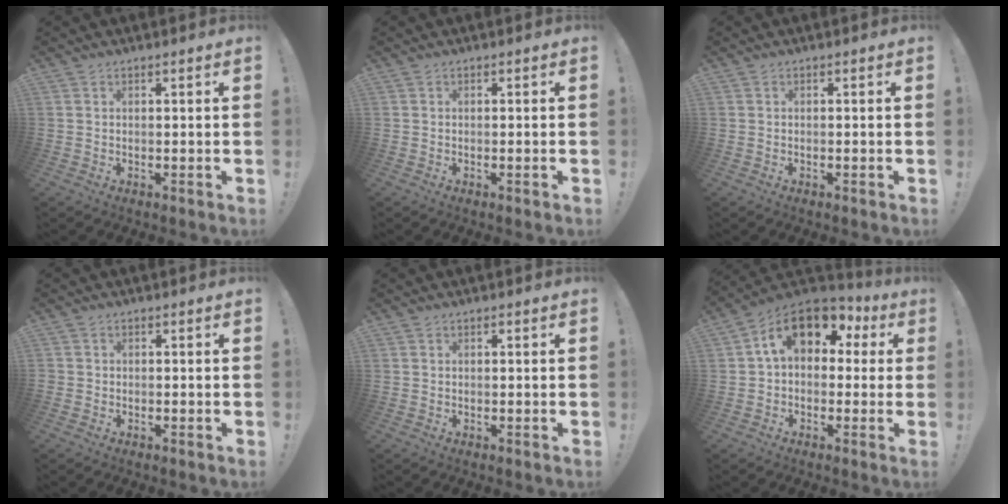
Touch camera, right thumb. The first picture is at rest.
{"total": 0.8, "force": [-0.4, -0.4, 0.6], "torque": [-0.017, 0.000, -0.005]}
{"total": 0.0}
{"total": 1.0, "force": [-0.6, 0.8, 0.3], "torque": [-0.008, 0.006, -0.010]}
{"total": 0.0}
{"total": 14.2, "force": [5.0, 8.9, 9.8], "torque": [-0.155, -0.004, 0.093]}